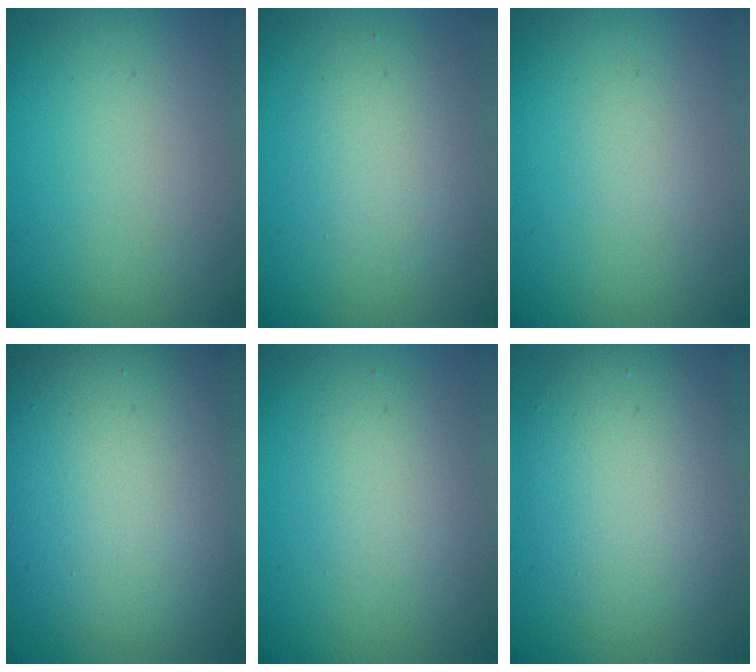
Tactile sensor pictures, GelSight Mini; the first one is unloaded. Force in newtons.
{"total": 3.2, "press": 3.2, "slide": 0.1}
{"total": 0.6, "press": 0.6, "slide": 0.1}
{"total": 13.5, "press": 13.4, "slide": 0.5}
{"total": 2.3, "press": 2.3, "slide": 0.2}
{"total": 6.0, "press": 6.0, "slide": 0.3}